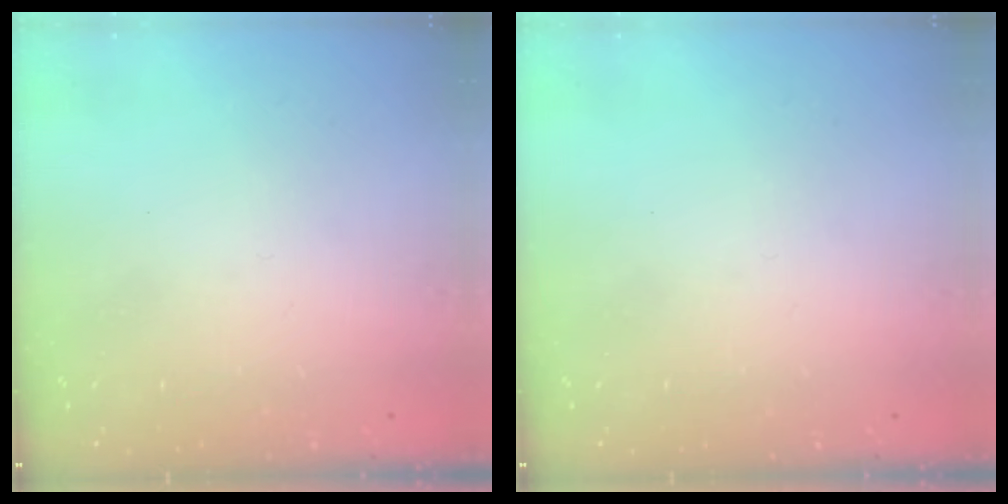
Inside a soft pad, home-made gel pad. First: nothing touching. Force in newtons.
{"total": 0.0}